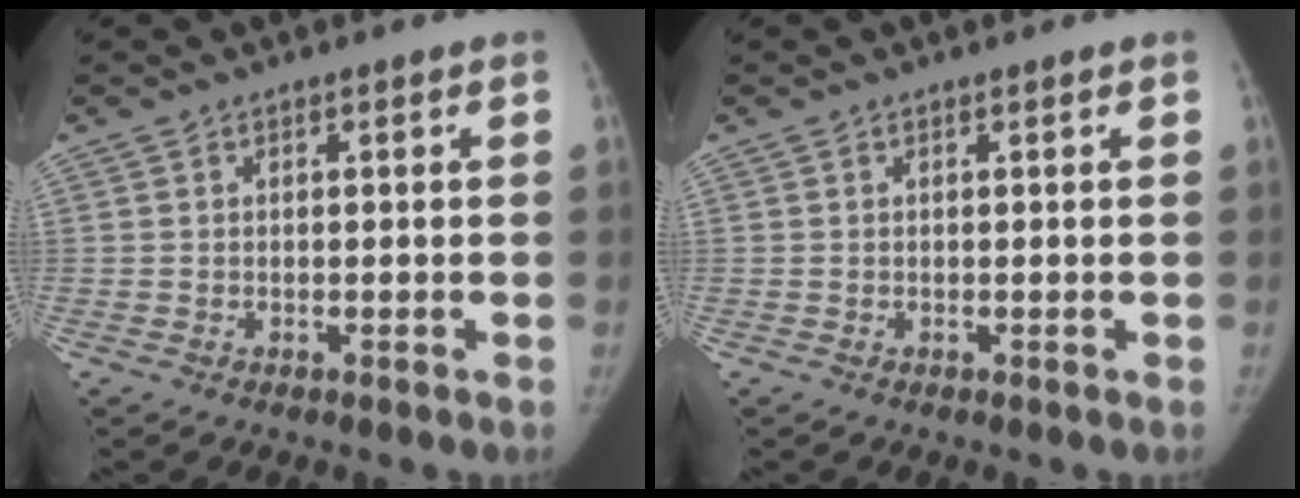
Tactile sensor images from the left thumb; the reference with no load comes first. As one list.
[{"total": 0.0}]